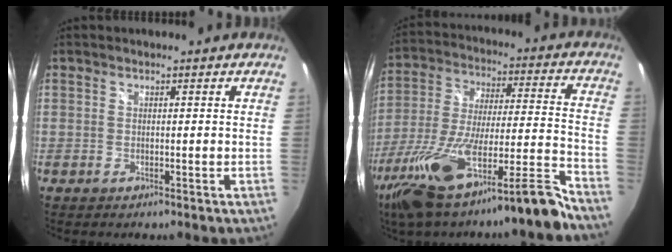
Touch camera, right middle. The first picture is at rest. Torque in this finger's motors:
{"motor_torque": [1.08, -1.06, 0.41, 0.21]}